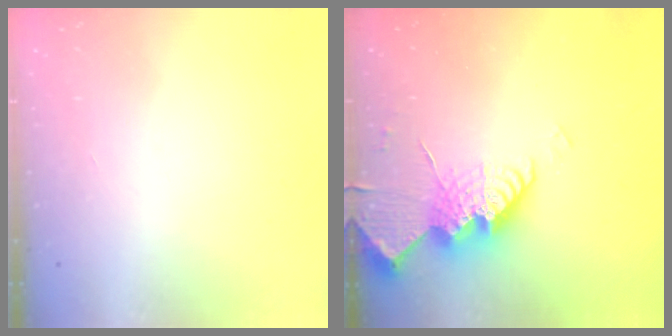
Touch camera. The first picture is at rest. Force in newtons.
{"total": 15.2, "press": 15.2, "slide": 1.5}